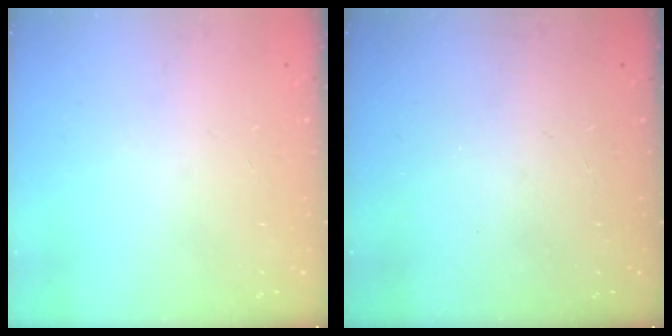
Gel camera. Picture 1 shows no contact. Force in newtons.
{"total": 0.0}